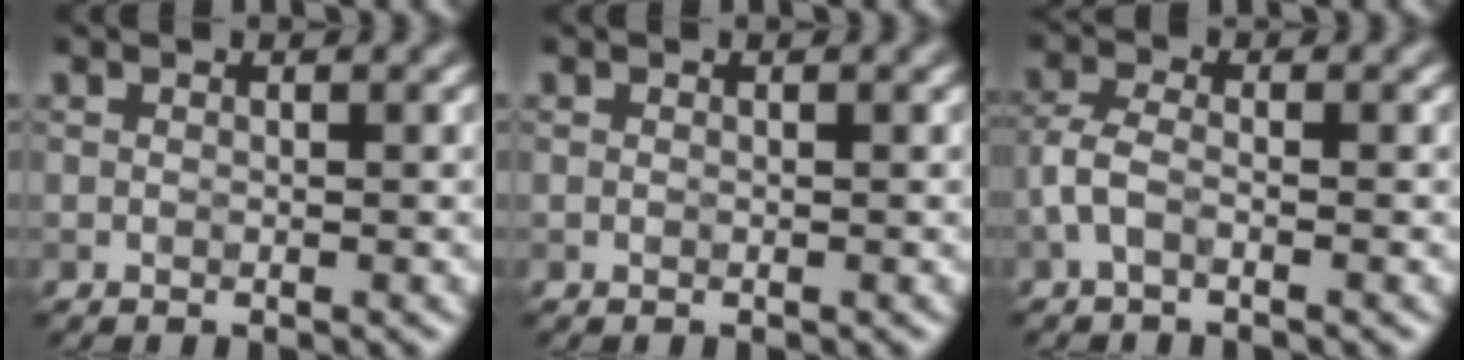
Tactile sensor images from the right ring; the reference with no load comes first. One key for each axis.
{"total": 0.0}
{"total": 2.3, "fx": -1.0, "fy": 0.9, "fz": 1.9, "tx": -0.047, "ty": 0.004, "tz": -0.029}